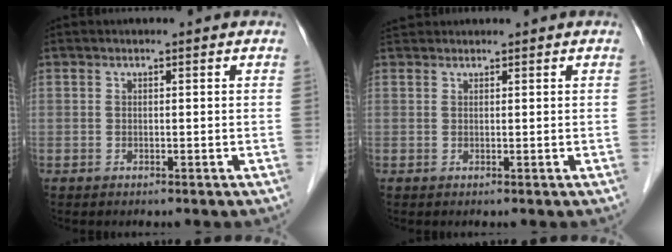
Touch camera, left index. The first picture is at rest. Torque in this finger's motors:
{"motor_torque": [-0.22, -0.24, 0.01, 0.01]}